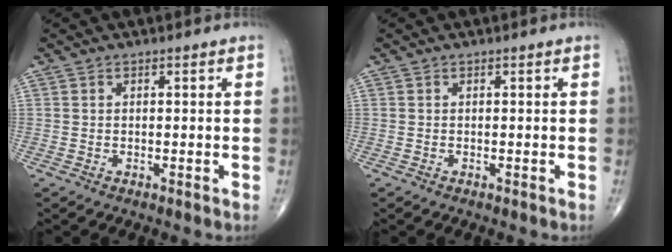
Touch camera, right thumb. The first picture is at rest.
{"total": 0.0}